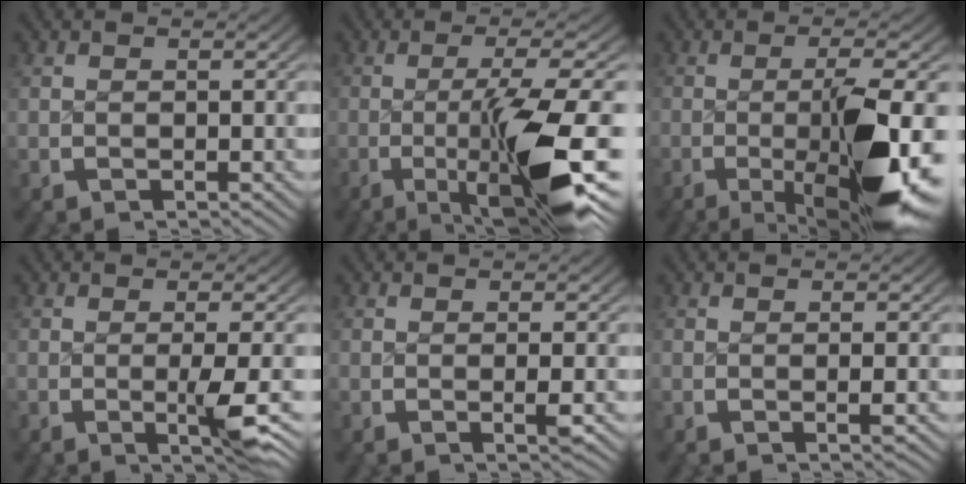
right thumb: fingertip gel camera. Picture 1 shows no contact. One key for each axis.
{"total": 13.7, "fx": -3.4, "fy": 4.6, "fz": 12.4, "tx": -0.205, "ty": -0.026, "tz": -0.037}
{"total": 13.7, "fx": -3.6, "fy": 4.6, "fz": 12.4, "tx": -0.192, "ty": -0.025, "tz": -0.042}
{"total": 4.3, "fx": -0.9, "fy": 1.0, "fz": 4.1, "tx": -0.072, "ty": -0.008, "tz": -0.012}
{"total": 1.4, "fx": -0.2, "fy": 0.3, "fz": 1.4, "tx": -0.022, "ty": 0.003, "tz": -0.007}
{"total": 1.0, "fx": -0.1, "fy": 0.3, "fz": 1.0, "tx": -0.016, "ty": 0.003, "tz": -0.005}